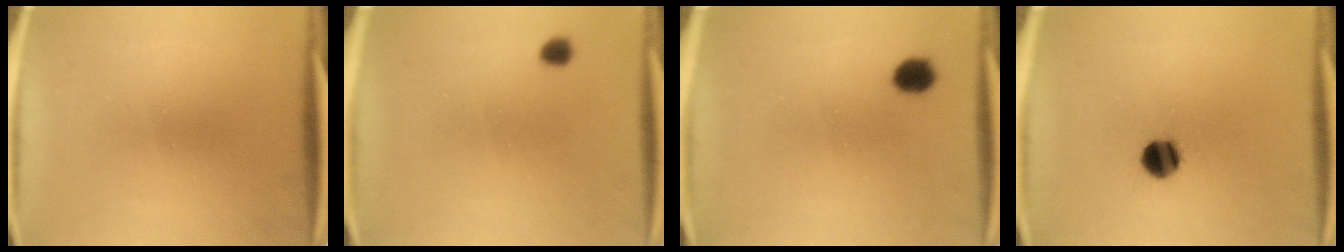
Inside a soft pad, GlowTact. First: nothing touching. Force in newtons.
{"total": 1.7}
{"total": 3.3}
{"total": 6.4}